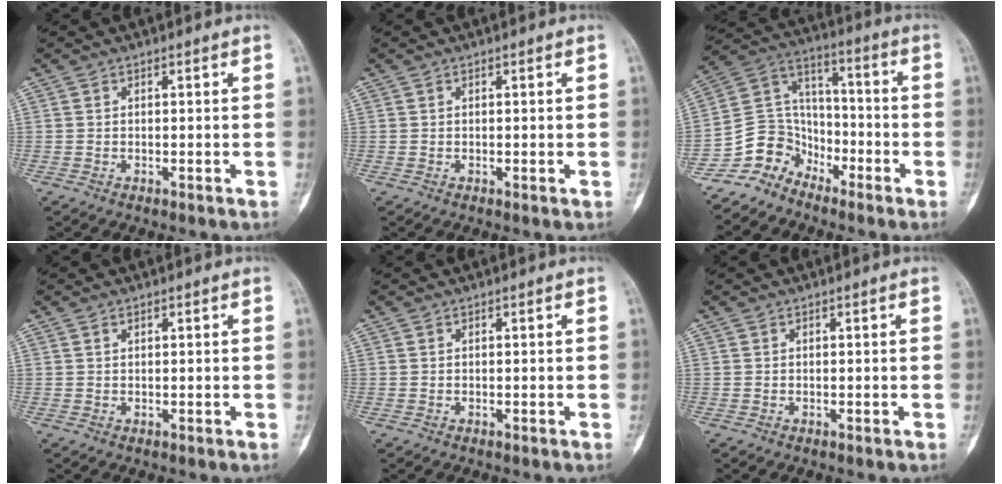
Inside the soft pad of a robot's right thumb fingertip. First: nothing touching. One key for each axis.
{"total": 0.0}
{"total": 10.2, "fx": -7.5, "fy": 6.8, "fz": 0.9, "tx": 0.013, "ty": 0.094, "tz": -0.155}
{"total": 0.7, "fx": 0.5, "fy": 0.4, "fz": 0.3, "tx": -0.004, "ty": -0.002, "tz": 0.008}
{"total": 0.0}
{"total": 0.0}